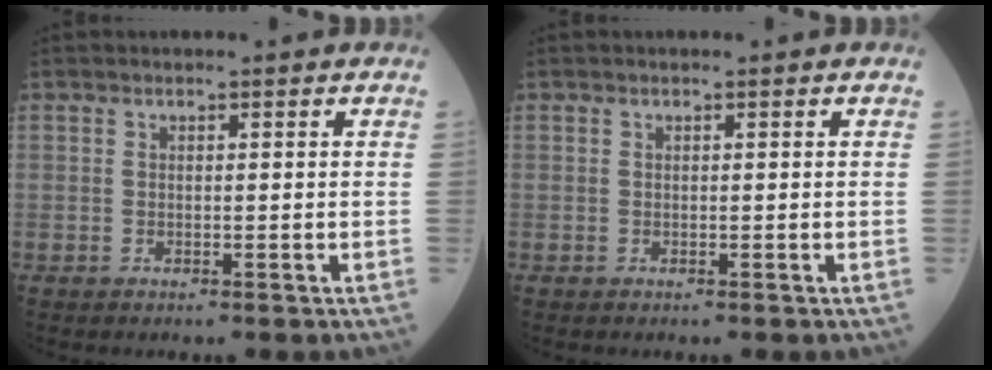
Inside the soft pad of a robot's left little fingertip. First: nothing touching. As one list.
[{"total": 0.0}]